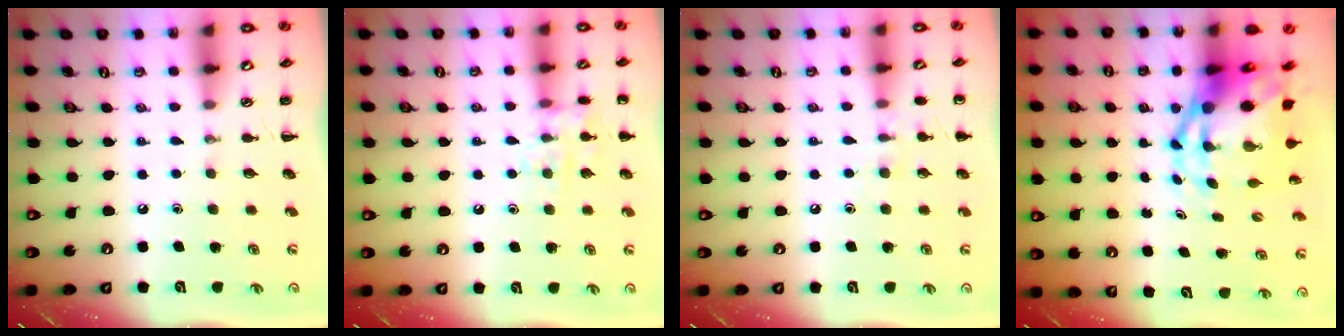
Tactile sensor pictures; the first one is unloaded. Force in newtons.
{"total": 9.7, "press": 9.7, "slide": 0.8}
{"total": 7.2, "press": 7.0, "slide": 1.8}
{"total": 9.7, "press": 9.2, "slide": 2.9}